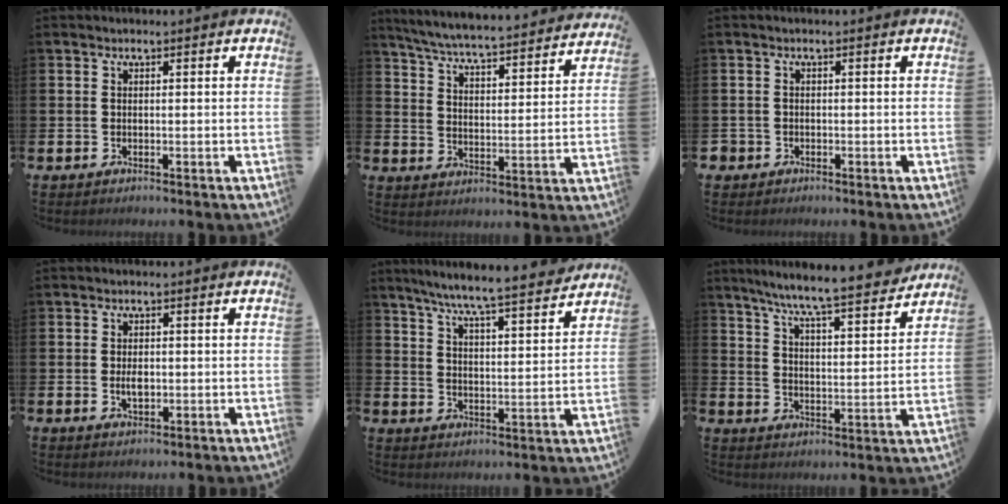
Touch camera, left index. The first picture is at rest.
{"total": 6.2, "force": [6.0, 0.1, 1.7], "torque": [-0.062, -0.050, 0.101]}
{"total": 1.2, "force": [-0.8, 0.9, 0.0], "torque": [-0.010, 0.007, -0.018]}
{"total": 2.2, "force": [-0.1, 1.2, 1.8], "torque": [-0.020, -0.003, -0.005]}
{"total": 7.9, "force": [7.4, -0.1, 2.8], "torque": [-0.074, -0.052, 0.127]}
{"total": 8.6, "force": [8.0, -0.1, 3.2], "torque": [-0.085, -0.055, 0.136]}